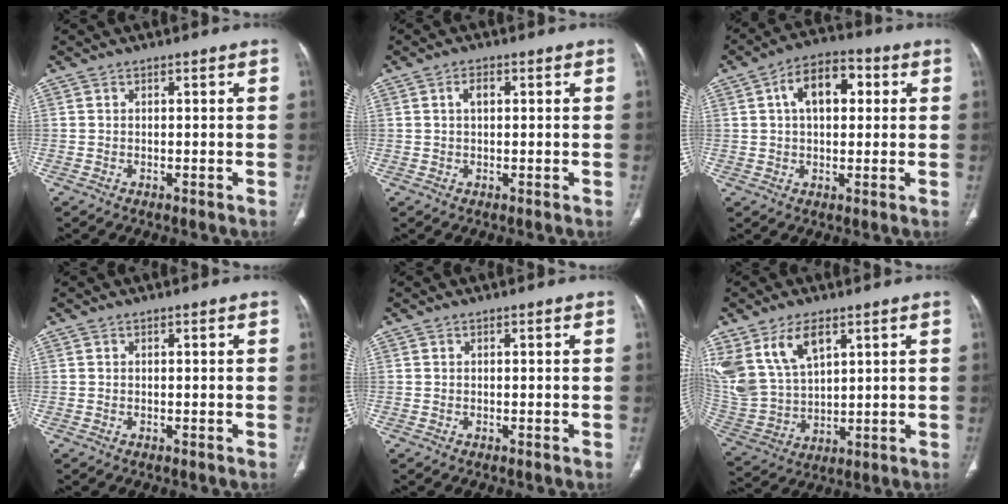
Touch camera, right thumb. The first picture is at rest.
{"total": 2.3, "force": [0.6, 1.3, 1.8], "torque": [-0.034, 0.007, 0.012]}
{"total": 10.5, "force": [2.7, 6.2, 8.1], "torque": [-0.114, 0.019, 0.037]}
{"total": 0.0}
{"total": 0.0}
{"total": 14.4, "force": [7.5, 8.0, 9.3], "torque": [-0.183, -0.023, 0.167]}